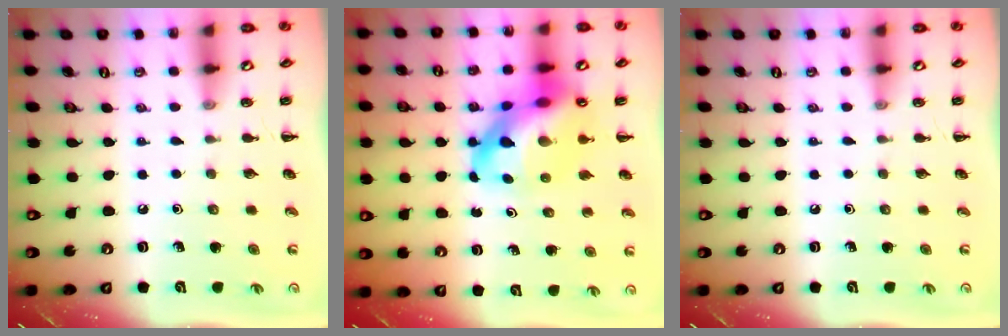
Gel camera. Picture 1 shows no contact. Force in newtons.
{"total": 16.0, "press": 15.4, "slide": 4.1}
{"total": 0.0}